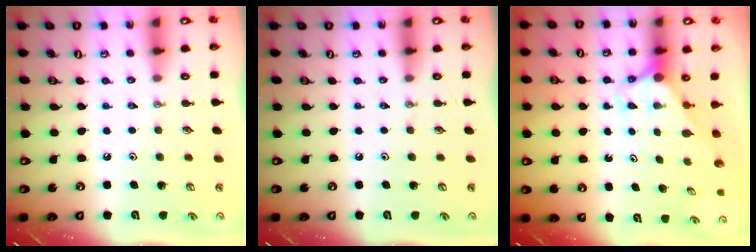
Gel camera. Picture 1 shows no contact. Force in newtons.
{"total": 0.0}
{"total": 2.8, "press": 2.8, "slide": 0.0}